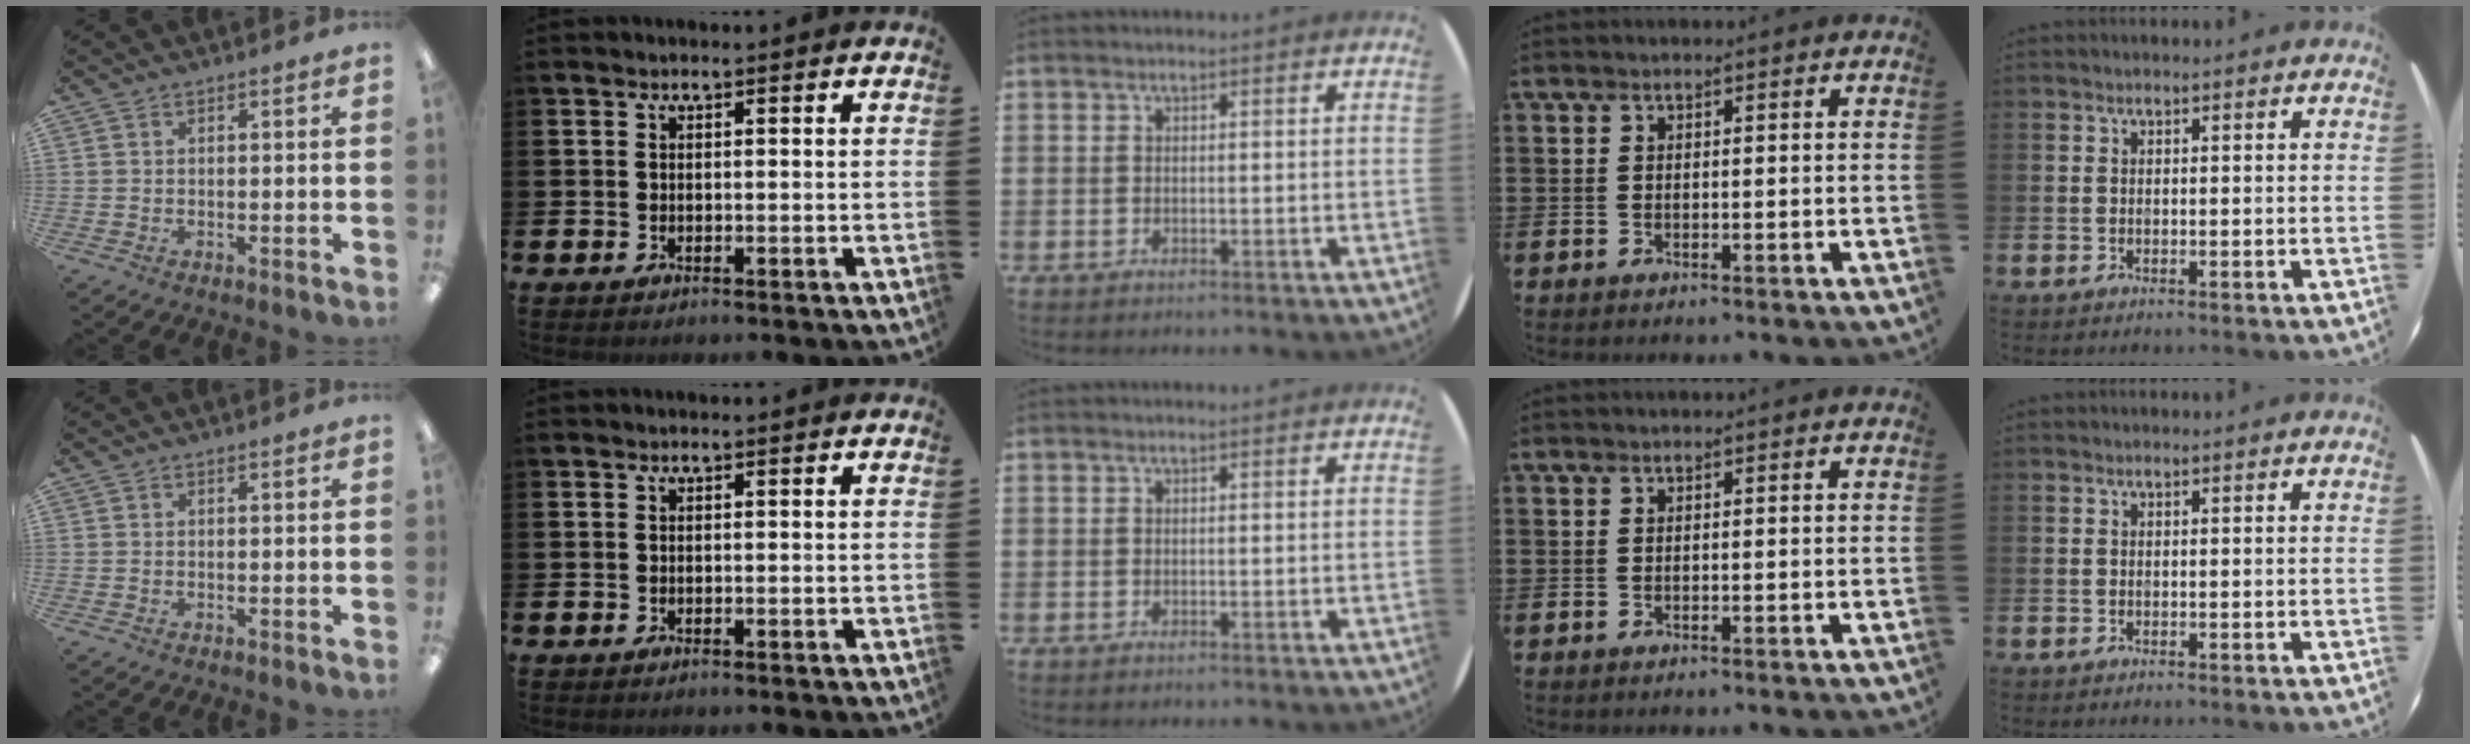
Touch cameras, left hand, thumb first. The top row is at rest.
{}